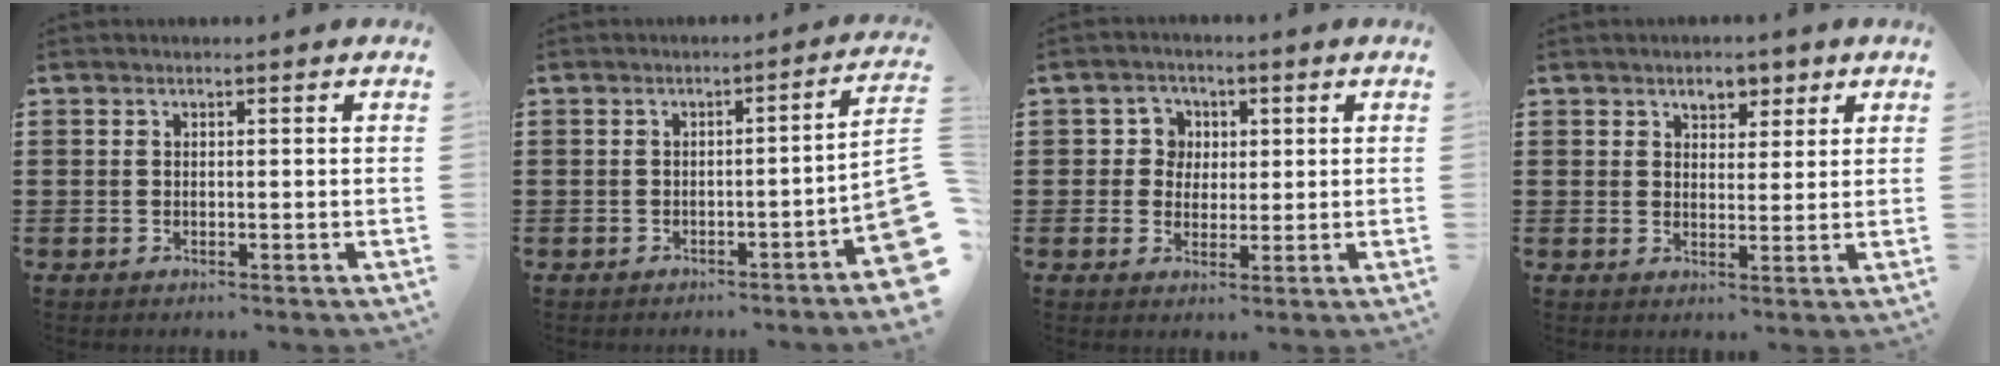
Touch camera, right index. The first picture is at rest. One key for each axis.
{"total": 3.9, "fx": -2.1, "fy": -0.1, "fz": 3.3, "tx": -0.054, "ty": -0.012, "tz": -0.037}
{"total": 3.7, "fx": 0.7, "fy": 3.5, "fz": 1.2, "tx": -0.040, "ty": 0.011, "tz": 0.008}
{"total": 3.4, "fx": 2.4, "fy": 2.1, "fz": 1.2, "tx": -0.026, "ty": 0.008, "tz": 0.042}